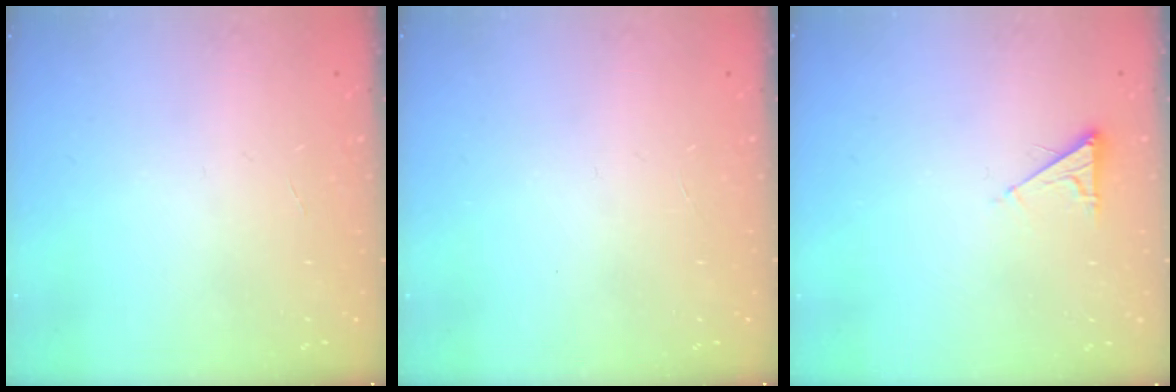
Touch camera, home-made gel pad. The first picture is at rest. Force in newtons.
{"total": 0.0}
{"total": 3.5, "press": 3.5, "slide": 0.5}